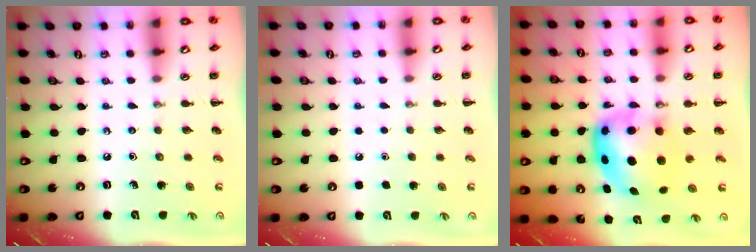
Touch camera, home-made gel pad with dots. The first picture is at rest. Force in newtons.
{"total": 1.5, "press": 1.5, "slide": 0.1}
{"total": 8.5, "press": 8.3, "slide": 2.0}